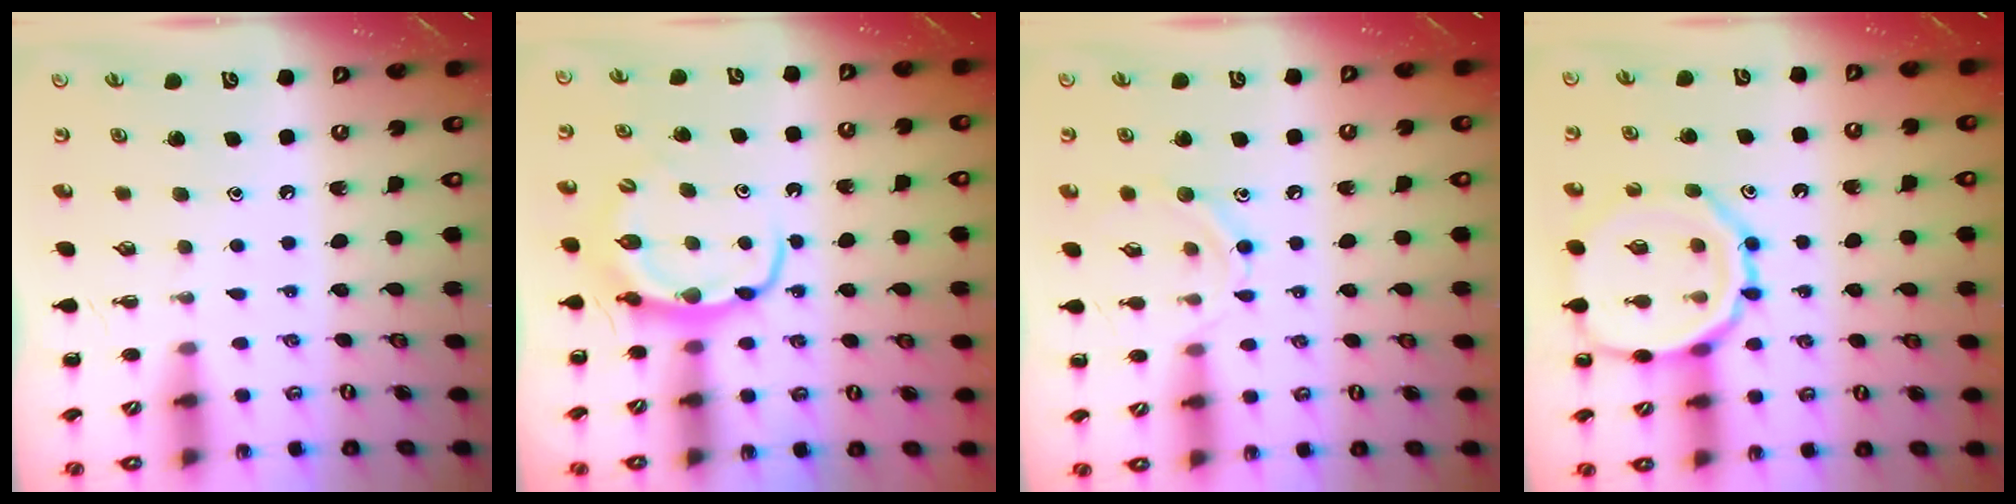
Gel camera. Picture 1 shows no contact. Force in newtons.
{"total": 6.4, "press": 6.4, "slide": 0.4}
{"total": 7.7, "press": 7.6, "slide": 1.0}
{"total": 14.6, "press": 14.6, "slide": 1.6}